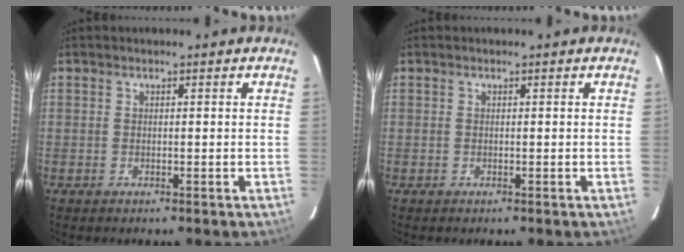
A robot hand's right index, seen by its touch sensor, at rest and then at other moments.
{"total": 0.0}